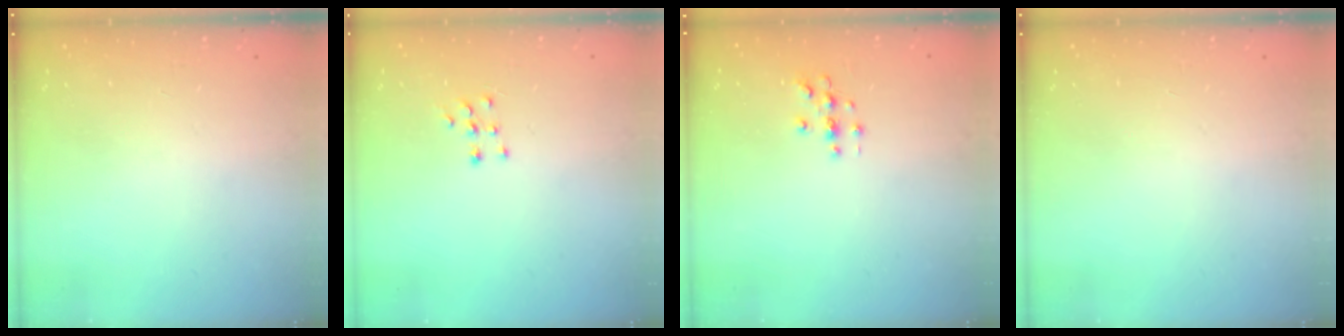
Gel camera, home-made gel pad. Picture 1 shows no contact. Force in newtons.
{"total": 6.0, "press": 6.0, "slide": 0.4}
{"total": 2.9, "press": 2.9, "slide": 0.3}
{"total": 0.0}